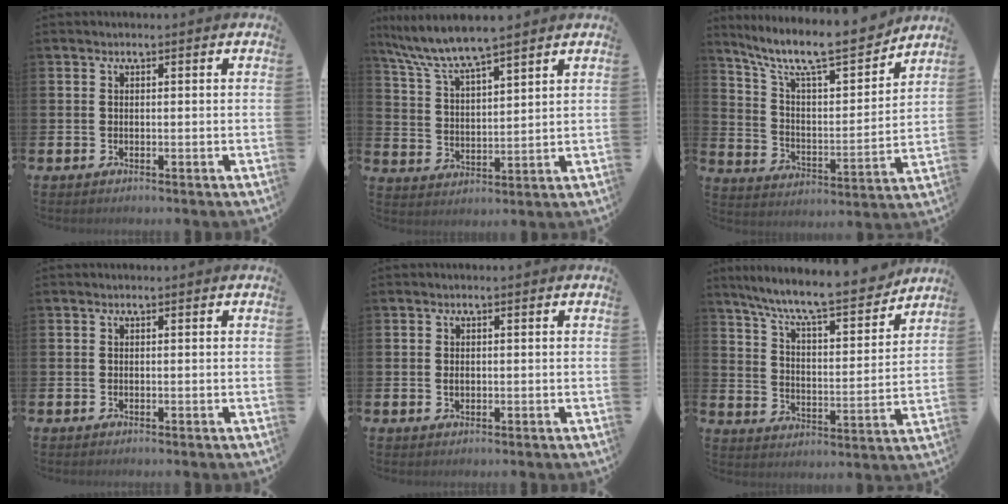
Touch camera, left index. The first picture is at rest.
{"total": 7.3, "force": [6.8, 0.4, 2.7], "torque": [-0.080, -0.032, 0.119]}
{"total": 11.2, "force": [9.8, 2.2, 5.0], "torque": [-0.125, -0.068, 0.164]}
{"total": 0.0}
{"total": 0.8, "force": [0.0, 0.6, 0.5], "torque": [-0.011, 0.005, -0.001]}
{"total": 9.7, "force": [8.9, 0.9, 3.7], "torque": [-0.106, -0.065, 0.150]}